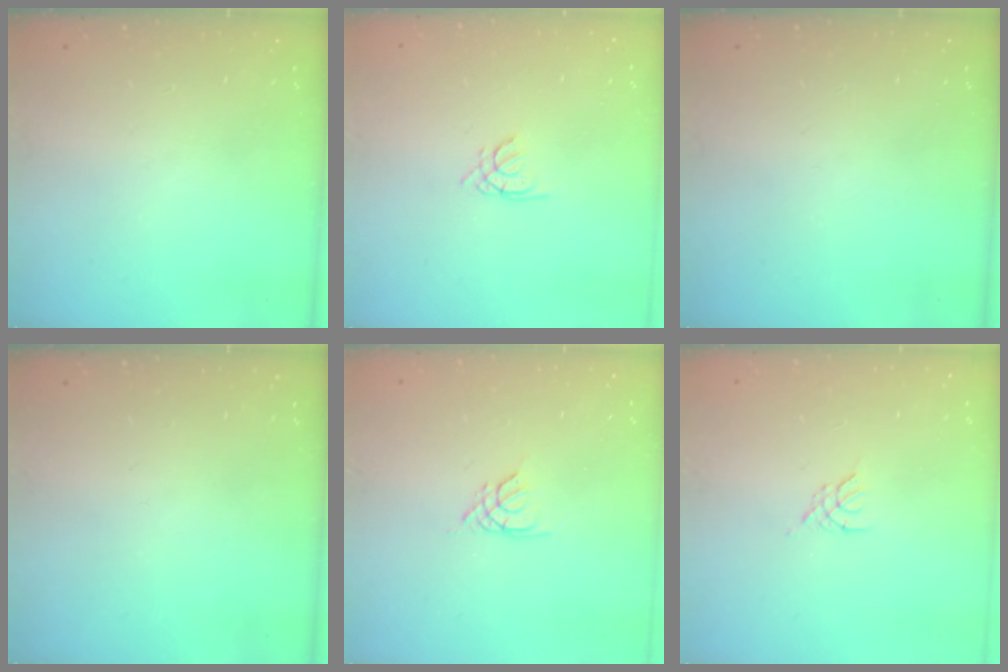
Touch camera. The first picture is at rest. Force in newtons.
{"total": 1.3, "press": 1.2, "slide": 0.4}
{"total": 0.0}
{"total": 0.0}
{"total": 2.6, "press": 2.6, "slide": 0.3}
{"total": 2.6, "press": 2.5, "slide": 0.6}